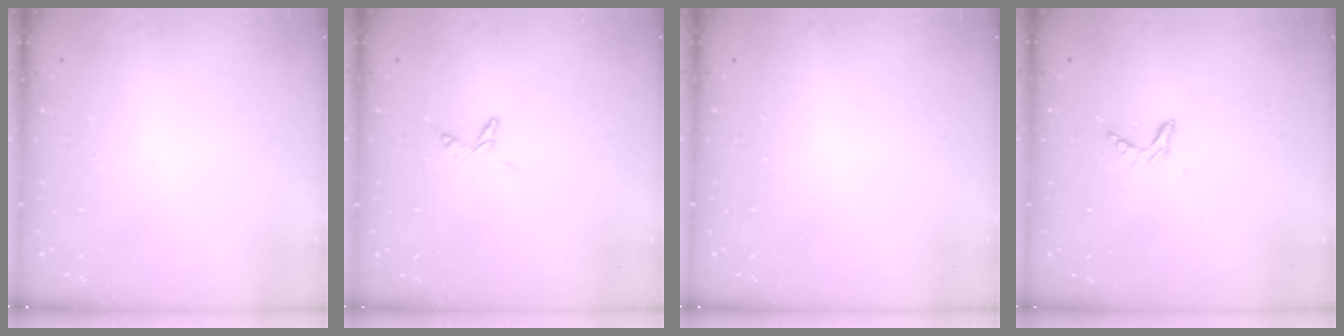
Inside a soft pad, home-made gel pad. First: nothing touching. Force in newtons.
{"total": 4.6, "press": 4.6, "slide": 0.5}
{"total": 0.0}
{"total": 5.5, "press": 5.4, "slide": 0.5}